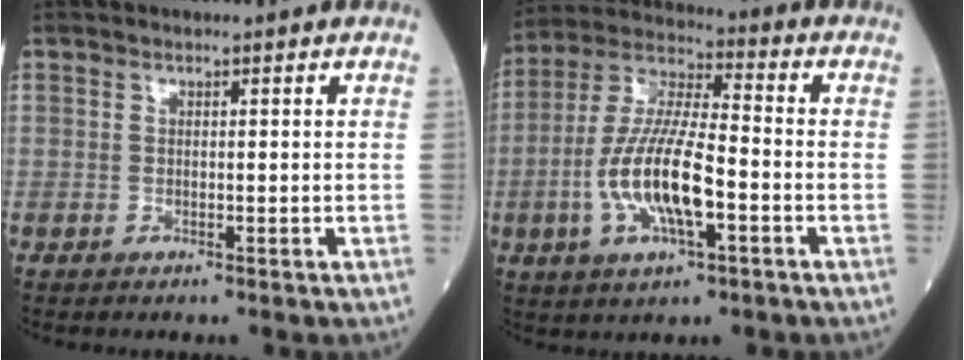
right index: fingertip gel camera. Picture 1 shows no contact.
{"total": 13.9, "force": [-3.5, 3.5, 13.0], "torque": [-0.271, 0.001, -0.065]}